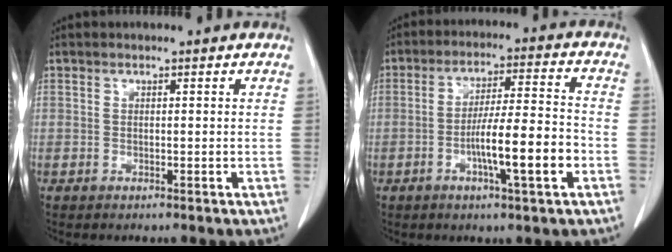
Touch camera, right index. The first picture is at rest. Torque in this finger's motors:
{"motor_torque": [0.79, -0.49, 0.48, 0.15]}